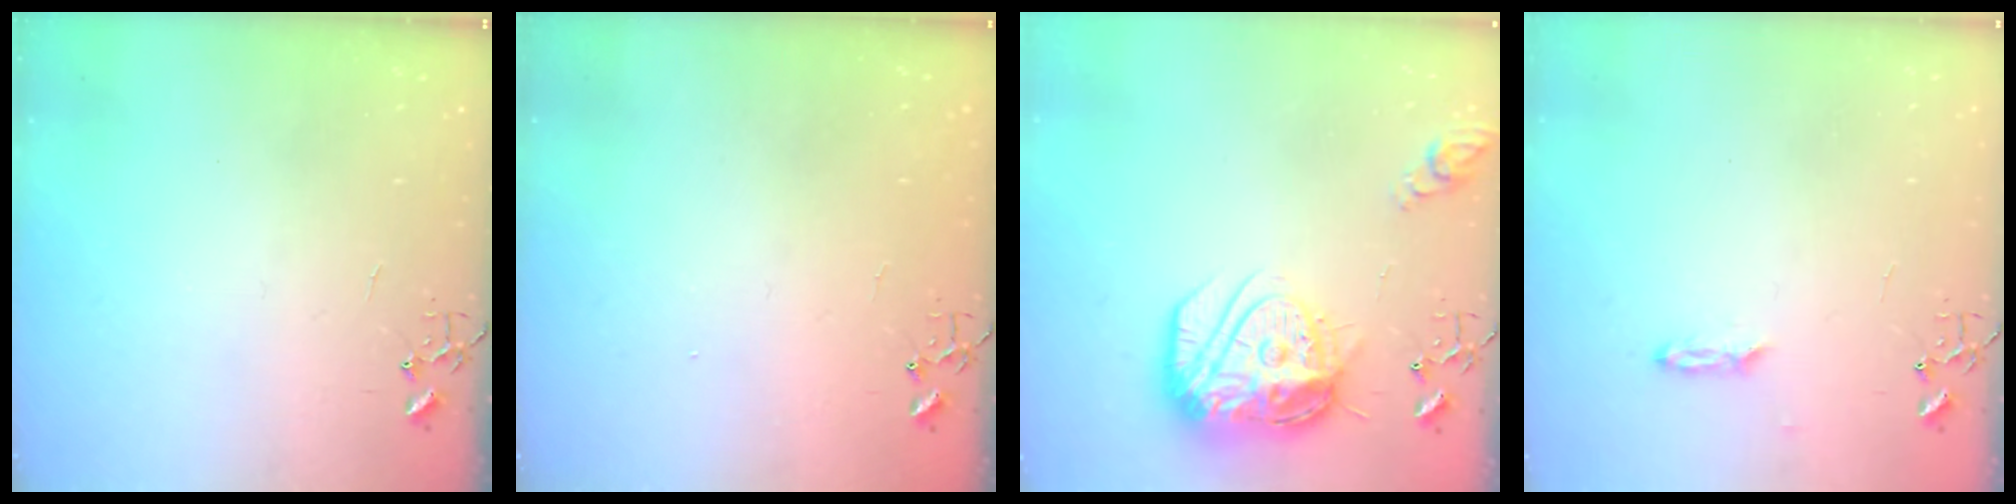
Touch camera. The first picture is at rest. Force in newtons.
{"total": 1.1, "press": 1.1, "slide": 0.1}
{"total": 19.4, "press": 19.3, "slide": 1.7}
{"total": 2.3, "press": 2.2, "slide": 0.4}